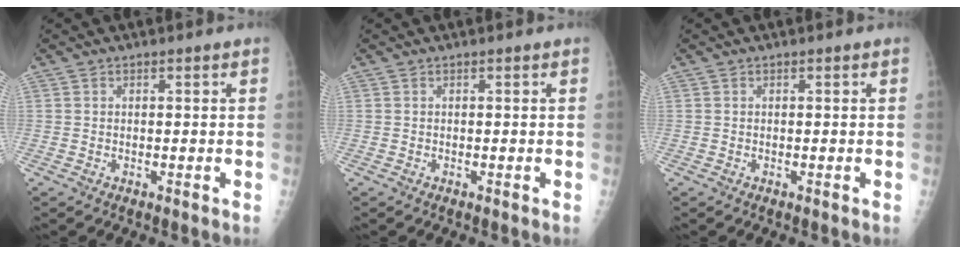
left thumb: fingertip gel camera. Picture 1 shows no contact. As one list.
[{"total": 0.0}, {"total": 0.0}]